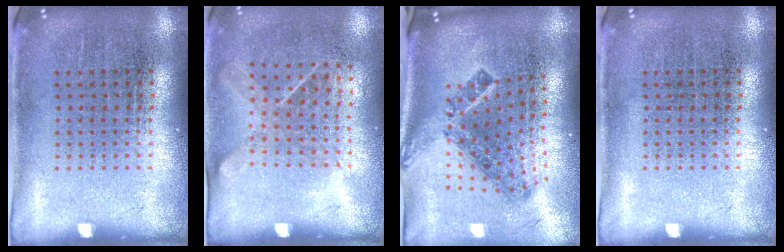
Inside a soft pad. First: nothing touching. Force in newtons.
{"total": 1.3, "press": 1.0, "slide": 0.8}
{"total": 1.8, "press": 1.3, "slide": 1.3}
{"total": 0.0}